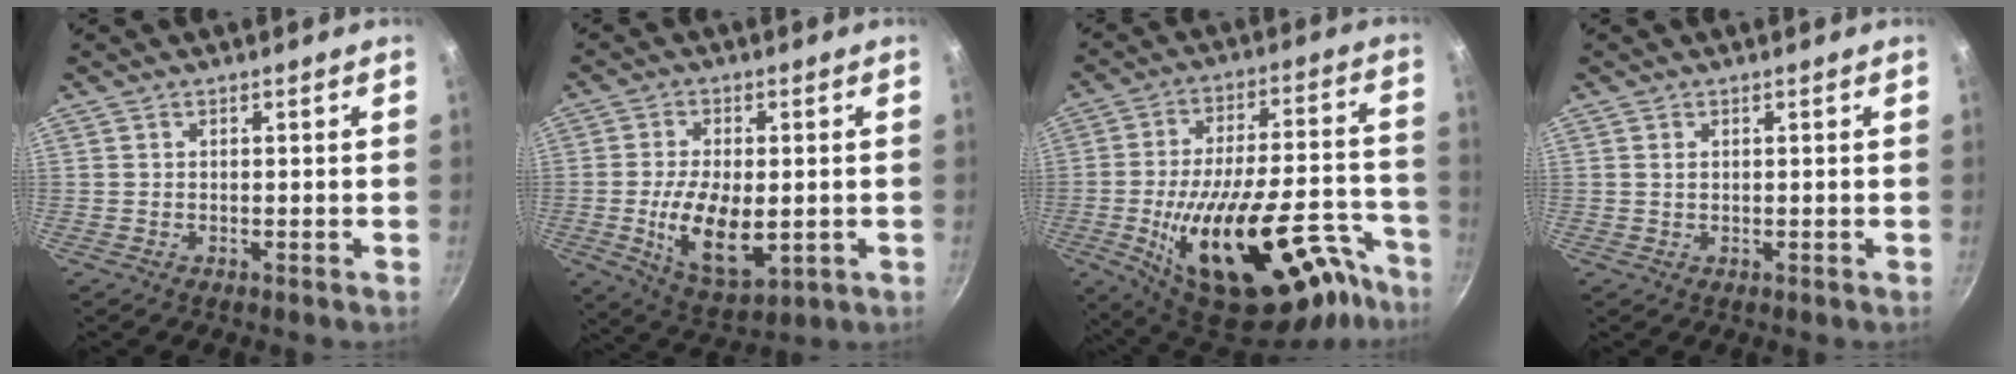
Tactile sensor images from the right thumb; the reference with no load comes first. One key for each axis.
{"total": 12.9, "fx": -1.6, "fy": 6.7, "fz": 10.9, "tx": -0.189, "ty": -0.006, "tz": -0.016}
{"total": 31.1, "fx": -15.9, "fy": 13.4, "fz": 23.1, "tx": -0.299, "ty": 0.076, "tz": -0.229}
{"total": 1.0, "fx": 0.3, "fy": 0.7, "fz": 0.7, "tx": -0.012, "ty": 0.003, "tz": 0.005}